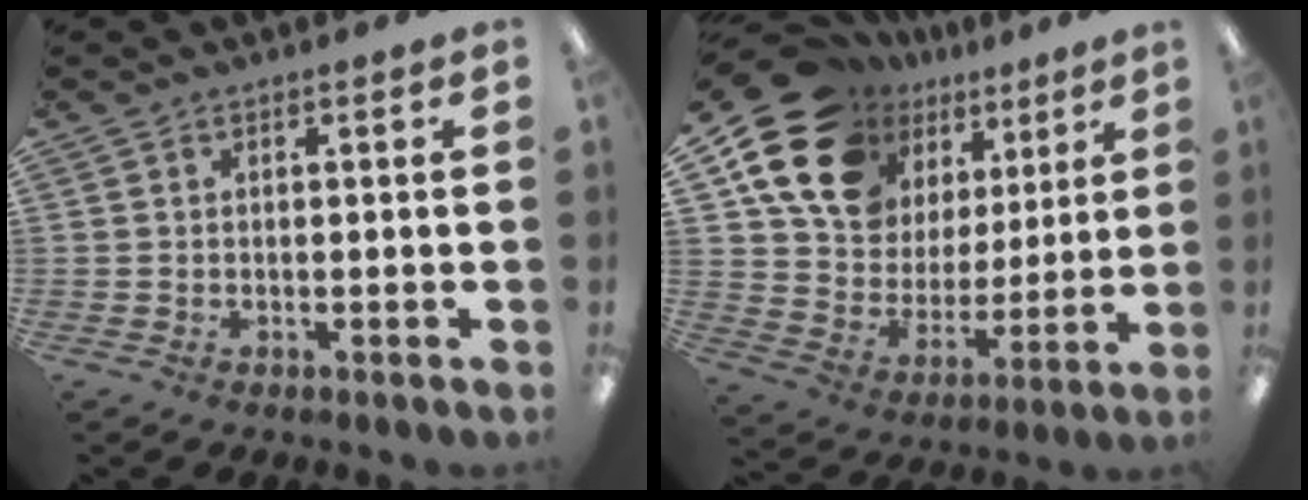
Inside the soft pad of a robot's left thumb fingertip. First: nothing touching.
{"total": 20.6, "force": [13.0, 14.0, 7.8], "torque": [-0.148, -0.075, 0.256]}